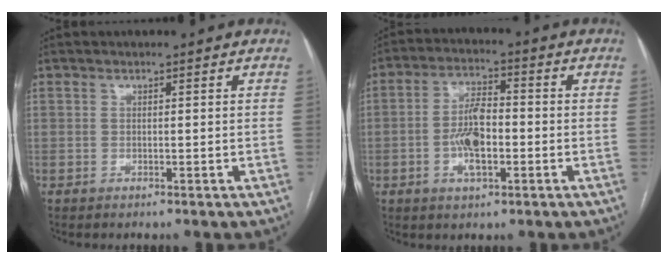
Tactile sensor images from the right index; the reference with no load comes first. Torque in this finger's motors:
{"motor_torque": [1.36, -0.12, 0.61, 0.14]}